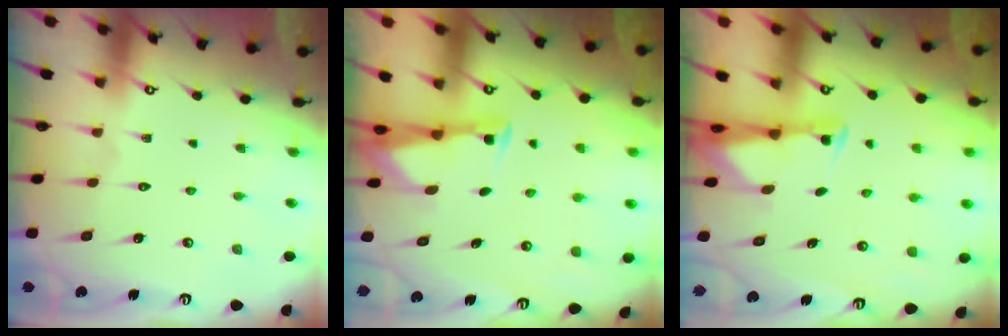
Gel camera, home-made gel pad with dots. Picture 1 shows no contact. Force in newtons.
{"total": 2.5, "press": 2.5, "slide": 0.3}
{"total": 2.1, "press": 2.1, "slide": 0.3}